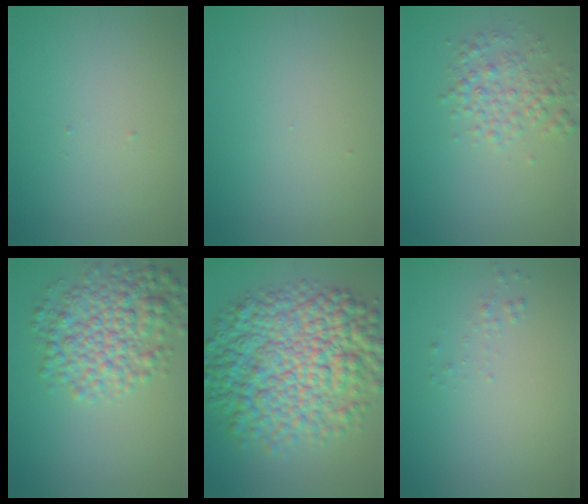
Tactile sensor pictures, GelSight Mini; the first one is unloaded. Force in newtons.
{"total": 0.0}
{"total": 2.8, "press": 2.8, "slide": 0.0}
{"total": 6.0, "press": 6.0, "slide": 0.0}
{"total": 11.9, "press": 11.9, "slide": 0.1}
{"total": 0.6, "press": 0.6, "slide": 0.1}